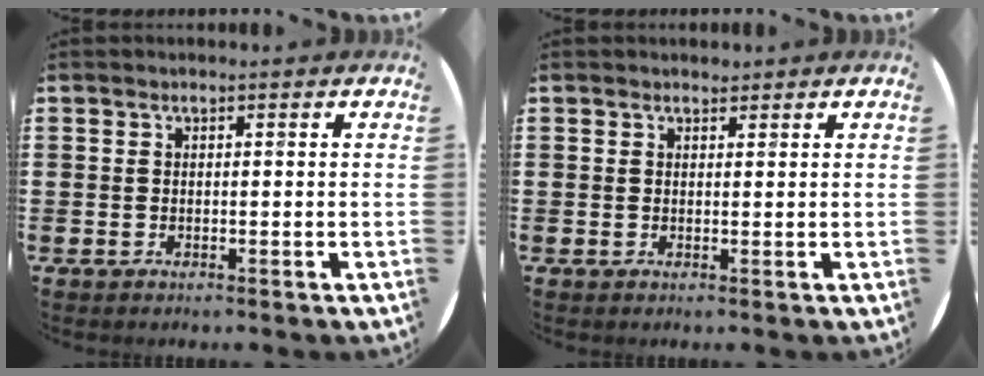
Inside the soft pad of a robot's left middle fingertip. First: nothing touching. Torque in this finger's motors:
{"motor_torque": [0.12, -0.06, 0.00, -0.01]}